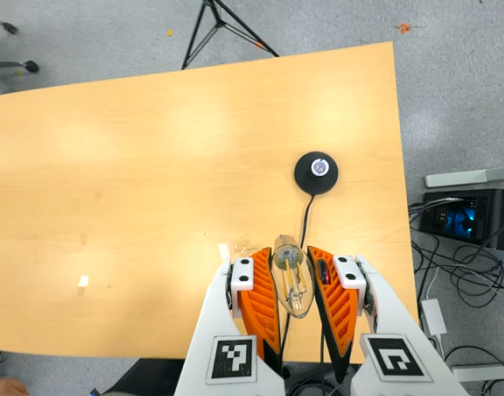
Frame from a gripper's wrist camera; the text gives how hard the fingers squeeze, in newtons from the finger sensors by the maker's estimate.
{"total": 23.2, "left": 26.1, "right": 20.3}